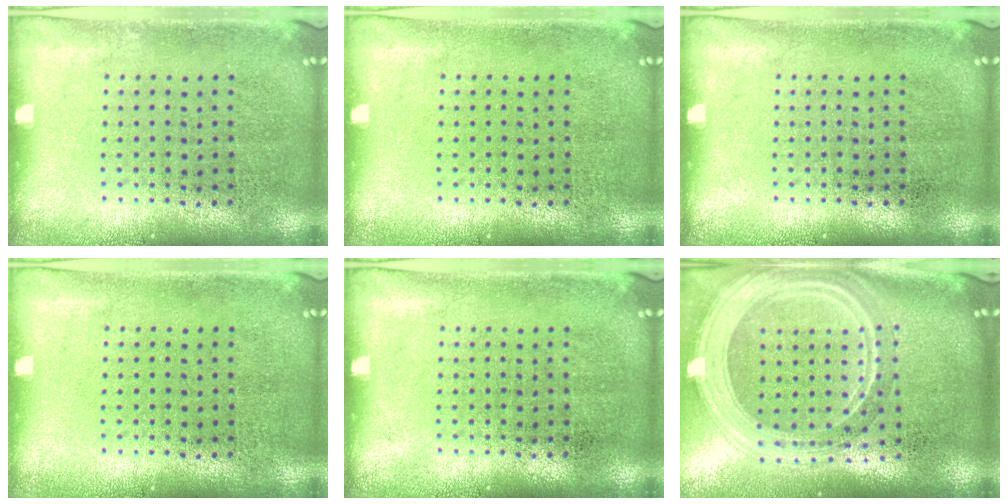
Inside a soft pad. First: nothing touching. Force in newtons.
{"total": 0.0}
{"total": 0.0}
{"total": 0.0}
{"total": 0.0}
{"total": 2.9, "press": 2.4, "slide": 1.6}